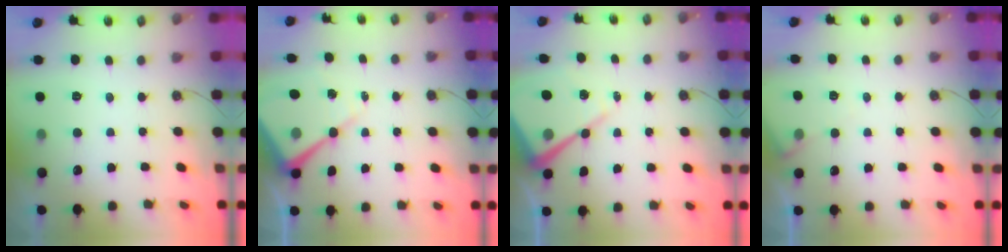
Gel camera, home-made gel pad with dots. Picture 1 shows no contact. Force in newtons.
{"total": 11.7, "press": 11.7, "slide": 1.1}
{"total": 13.0, "press": 12.9, "slide": 1.3}
{"total": 4.3, "press": 4.3, "slide": 0.7}